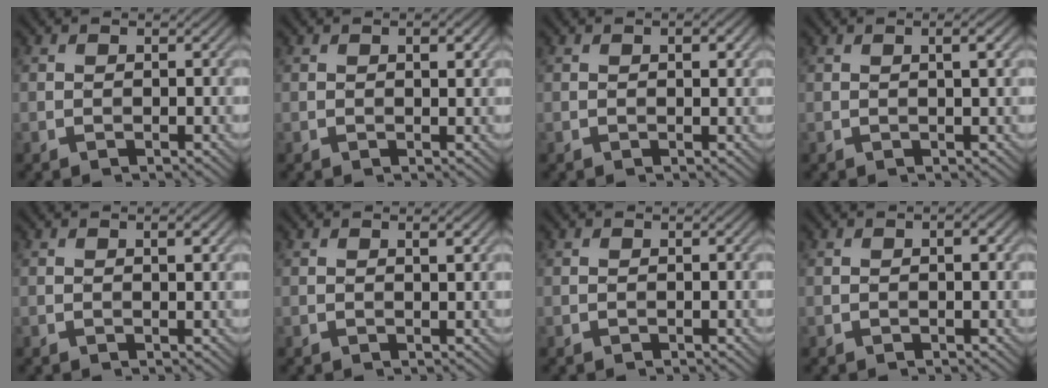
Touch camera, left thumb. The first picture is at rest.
{"total": 1.5, "force": [0.5, 0.6, 1.3], "torque": [-0.017, -0.002, 0.009]}
{"total": 1.5, "force": [0.5, 0.7, 1.3], "torque": [-0.016, -0.002, 0.007]}
{"total": 1.8, "force": [0.5, 0.2, 1.7], "torque": [-0.027, 0.004, 0.008]}
{"total": 1.4, "force": [0.5, 0.4, 1.2], "torque": [-0.018, -0.001, 0.008]}
{"total": 1.2, "force": [0.6, 0.2, 1.0], "torque": [-0.016, 0.000, 0.010]}
{"total": 0.0}
{"total": 1.2, "force": [0.2, 0.4, 1.1], "torque": [-0.016, 0.001, 0.001]}